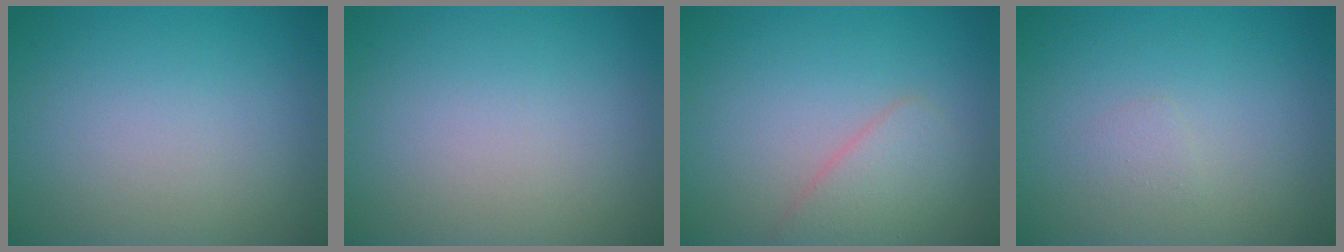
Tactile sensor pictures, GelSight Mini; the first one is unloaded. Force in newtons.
{"total": 0.0}
{"total": 2.6, "press": 2.6, "slide": 0.1}
{"total": 0.8, "press": 0.8, "slide": 0.0}